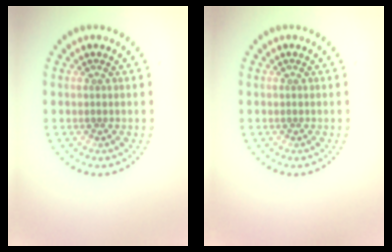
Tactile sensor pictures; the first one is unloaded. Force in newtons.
{"total": 0.0}